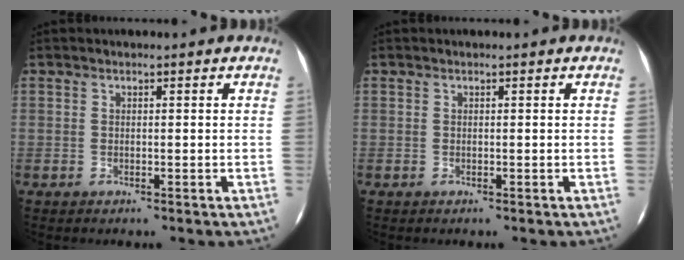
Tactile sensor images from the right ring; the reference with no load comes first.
{"total": 0.0}